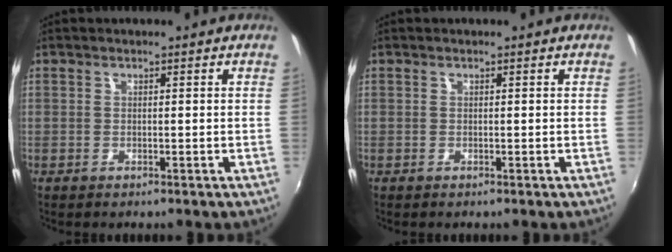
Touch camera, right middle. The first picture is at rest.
{"total": 0.0}